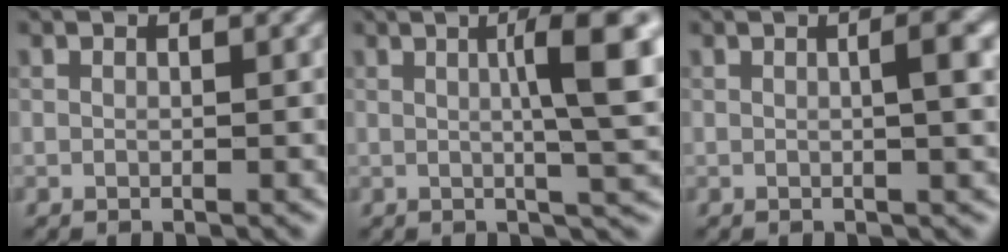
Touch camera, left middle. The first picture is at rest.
{"total": 7.4, "force": [1.3, 1.2, 7.2], "torque": [-0.093, 0.010, 0.019]}
{"total": 3.3, "force": [0.4, 0.9, 3.2], "torque": [-0.037, 0.010, 0.000]}